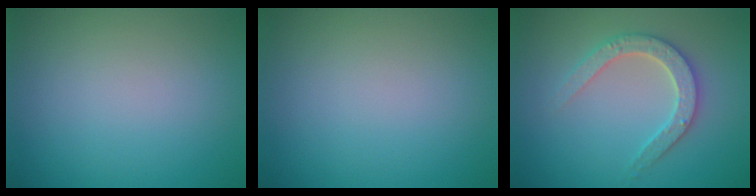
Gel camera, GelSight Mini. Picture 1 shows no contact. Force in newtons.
{"total": 0.0}
{"total": 3.8, "press": 3.7, "slide": 0.8}